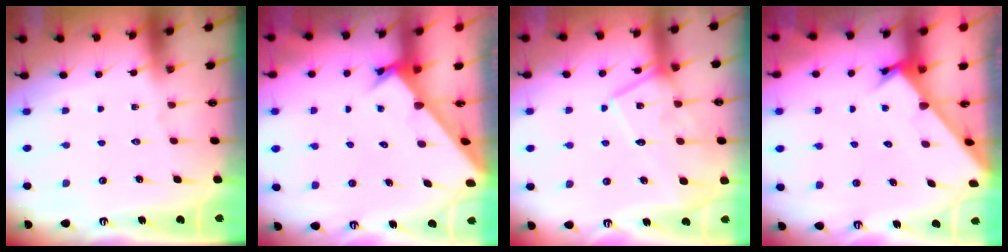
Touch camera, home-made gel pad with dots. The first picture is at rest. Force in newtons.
{"total": 2.6, "press": 2.6, "slide": 0.3}
{"total": 15.6, "press": 15.6, "slide": 1.3}
{"total": 2.3, "press": 2.3, "slide": 0.1}